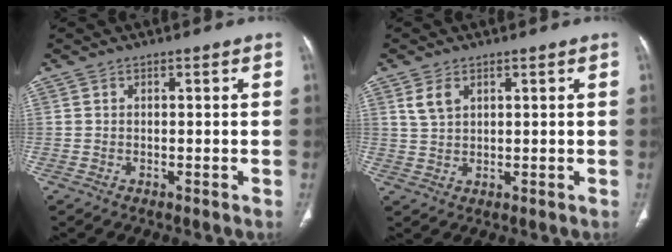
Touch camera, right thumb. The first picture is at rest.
{"total": 3.4, "force": [1.8, 2.0, 2.1], "torque": [-0.041, -0.002, 0.043]}